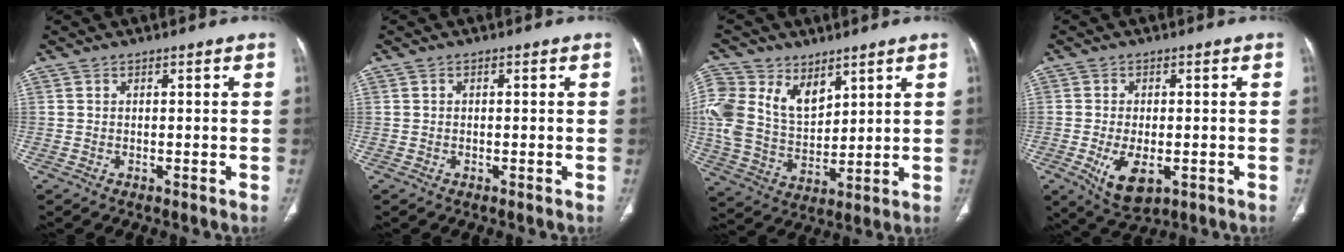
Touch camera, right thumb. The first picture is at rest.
{"total": 0.0}
{"total": 16.0, "force": [6.9, 11.0, 9.3], "torque": [-0.185, -0.021, 0.143]}
{"total": 7.7, "force": [-2.3, 3.9, 6.2], "torque": [-0.111, -0.008, -0.027]}